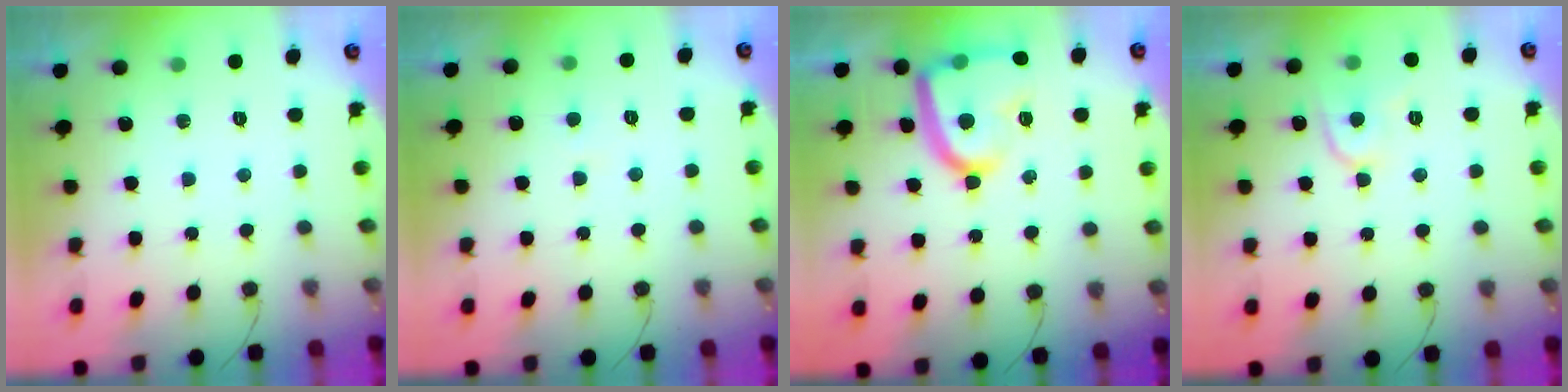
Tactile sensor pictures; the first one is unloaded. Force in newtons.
{"total": 1.8, "press": 1.8, "slide": 0.2}
{"total": 17.2, "press": 17.1, "slide": 1.5}
{"total": 8.5, "press": 8.4, "slide": 1.2}